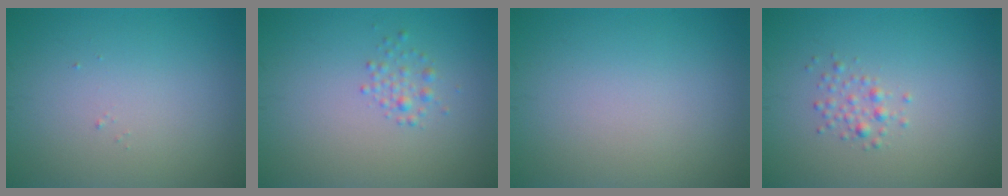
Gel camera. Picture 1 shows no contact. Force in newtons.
{"total": 1.3, "press": 1.3, "slide": 0.0}
{"total": 0.0}
{"total": 1.3, "press": 1.3, "slide": 0.1}